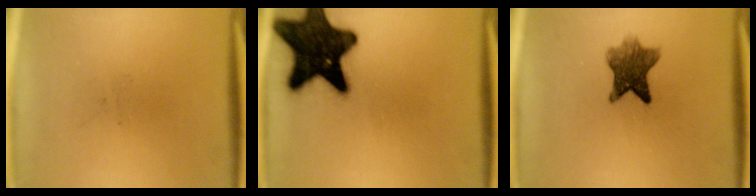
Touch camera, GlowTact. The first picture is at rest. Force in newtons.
{"total": 19.1}
{"total": 7.2}